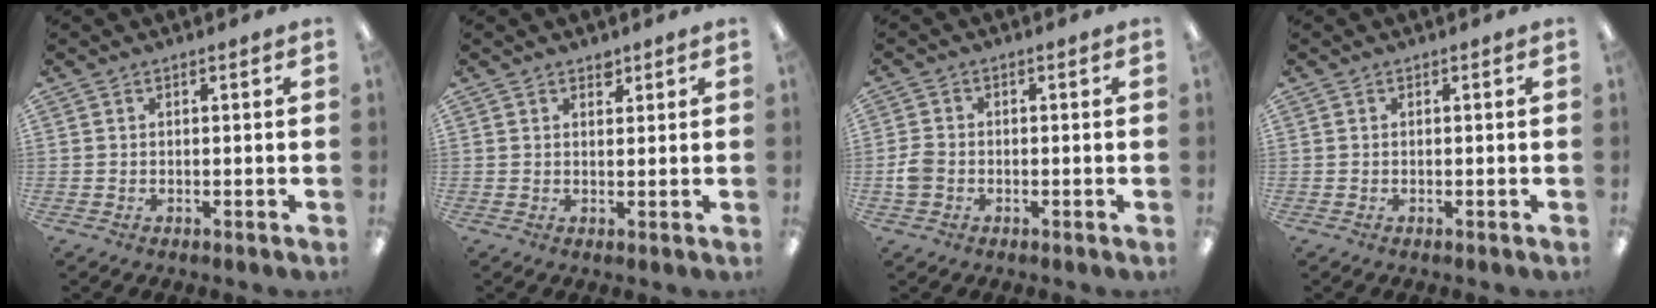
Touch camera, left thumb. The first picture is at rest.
{"total": 1.9, "force": [1.5, 1.0, 0.5], "torque": [0.005, -0.008, 0.026]}
{"total": 3.5, "force": [-1.1, 2.7, 2.0], "torque": [-0.031, 0.008, -0.018]}
{"total": 0.0}